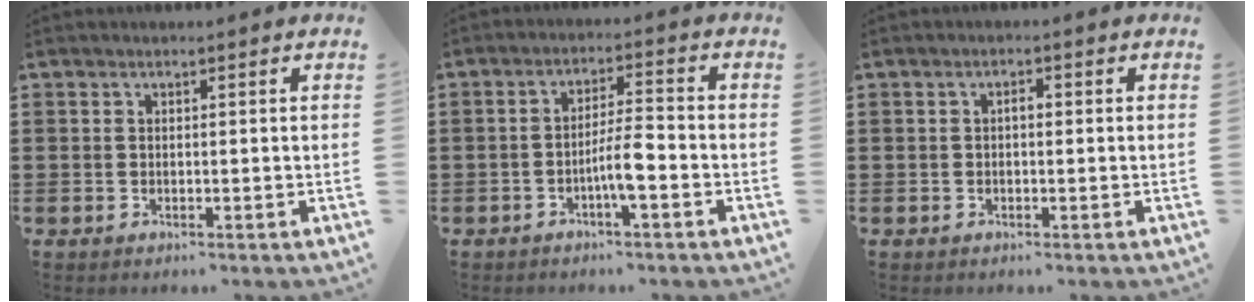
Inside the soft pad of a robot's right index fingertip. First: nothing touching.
{"total": 5.3, "force": [-2.1, 0.8, 4.9], "torque": [-0.091, 0.000, -0.040]}
{"total": 1.1, "force": [-0.2, 0.5, 1.0], "torque": [-0.019, 0.001, -0.005]}